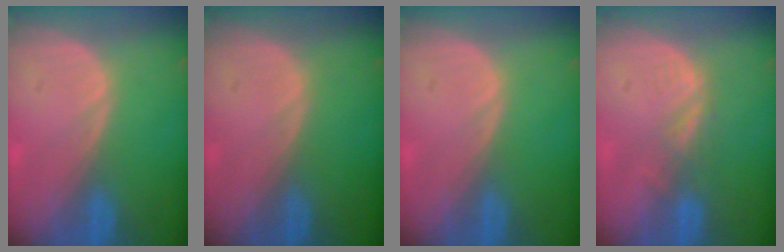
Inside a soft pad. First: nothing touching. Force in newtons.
{"total": 0.0}
{"total": 0.0}
{"total": 2.8, "press": 2.2, "slide": 1.7}